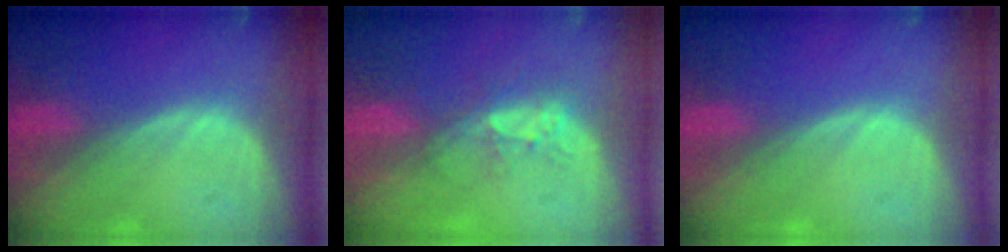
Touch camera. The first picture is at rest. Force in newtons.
{"total": 4.0, "press": 3.5, "slide": 1.9}
{"total": 0.0}